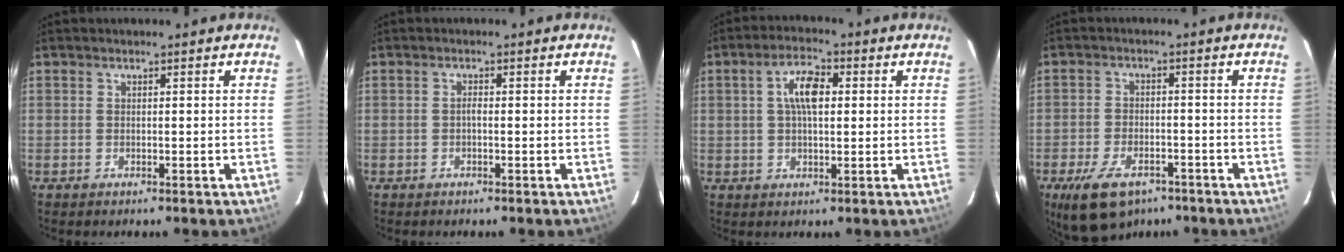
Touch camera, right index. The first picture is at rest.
{"total": 0.7, "force": [-0.3, 0.2, 0.7], "torque": [-0.012, 0.005, -0.007]}
{"total": 6.2, "force": [1.2, 2.8, 5.5], "torque": [-0.102, 0.016, 0.021]}
{"total": 11.2, "force": [-7.2, 5.8, 6.3], "torque": [-0.139, -0.017, -0.118]}